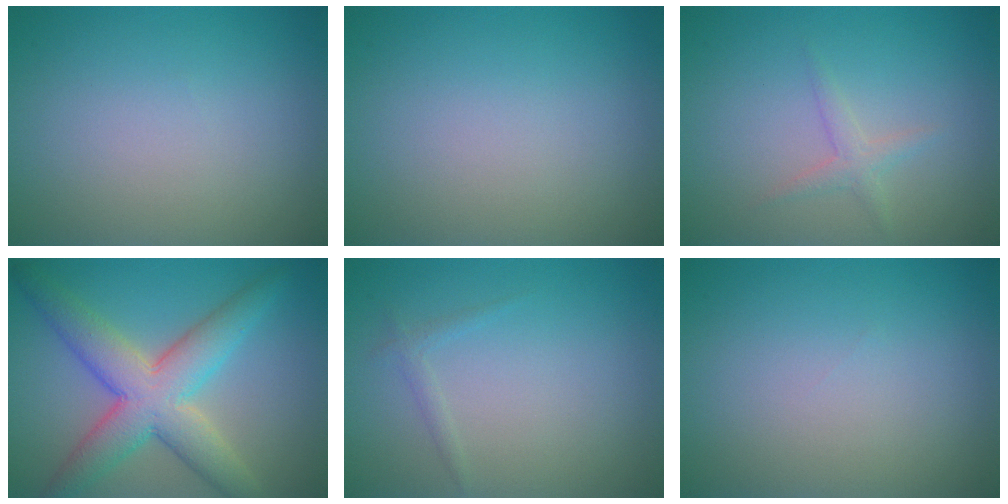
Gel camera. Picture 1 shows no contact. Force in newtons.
{"total": 0.0}
{"total": 1.3, "press": 1.3, "slide": 0.0}
{"total": 7.5, "press": 7.5, "slide": 0.3}
{"total": 0.9, "press": 0.9, "slide": 0.1}
{"total": 0.0}